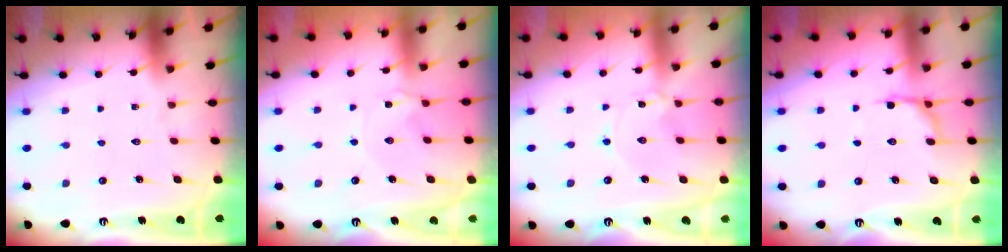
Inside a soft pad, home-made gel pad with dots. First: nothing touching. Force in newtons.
{"total": 1.1, "press": 1.0, "slide": 0.3}
{"total": 0.0}
{"total": 5.6, "press": 4.9, "slide": 2.7}